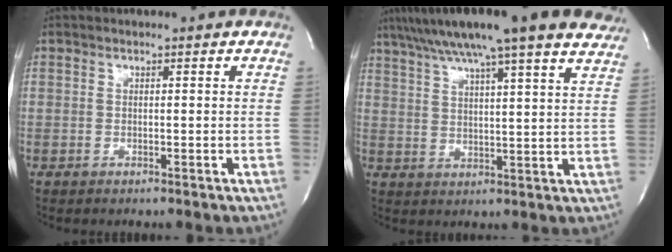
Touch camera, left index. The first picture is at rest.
{"total": 22.3, "force": [18.0, 1.7, 13.1], "torque": [-0.214, 0.033, 0.239]}